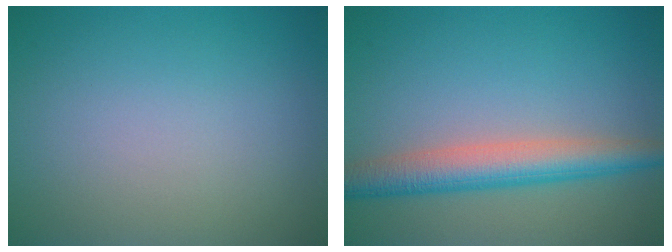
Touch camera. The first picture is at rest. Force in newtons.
{"total": 5.0, "press": 5.0, "slide": 0.1}